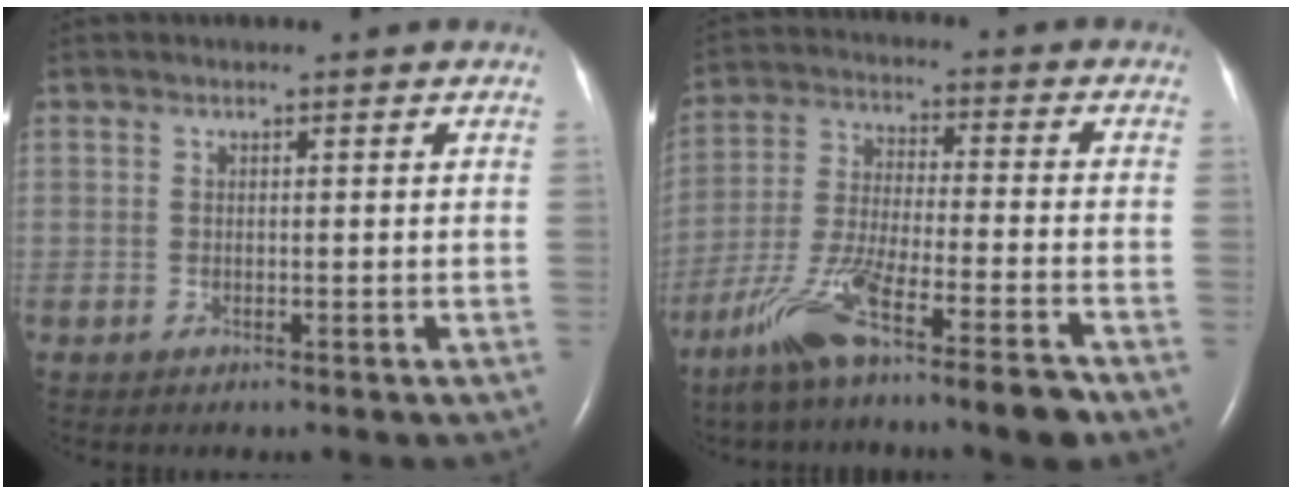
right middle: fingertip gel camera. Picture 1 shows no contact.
{"total": 12.9, "force": [-9.0, 0.5, 9.2], "torque": [-0.181, -0.027, -0.164]}